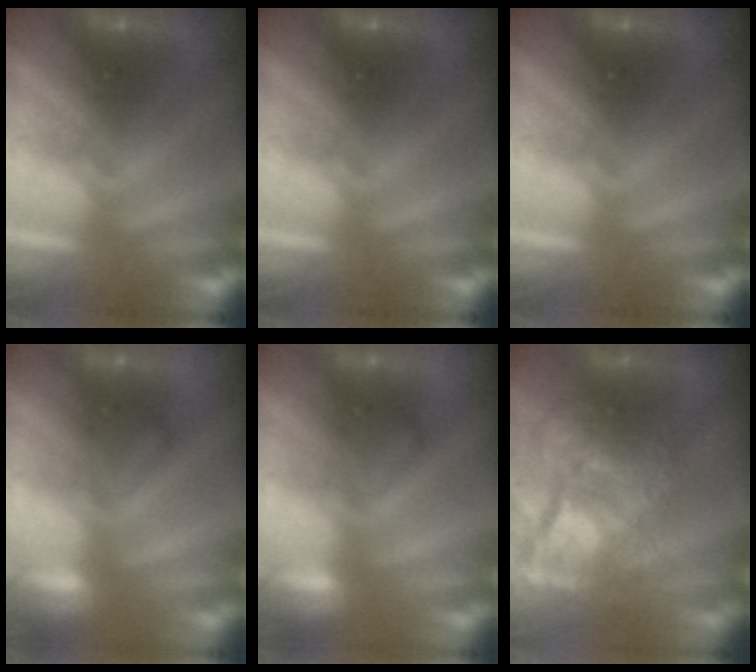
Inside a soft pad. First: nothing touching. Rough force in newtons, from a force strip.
{"total": 0.0}
{"total": 0.0}
{"total": 2.7}
{"total": 2.7}
{"total": 7.4}